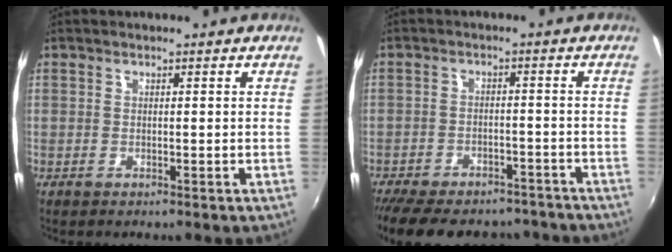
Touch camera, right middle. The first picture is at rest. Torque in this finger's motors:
{"motor_torque": [1.09, -1.04, 0.31, 0.09]}